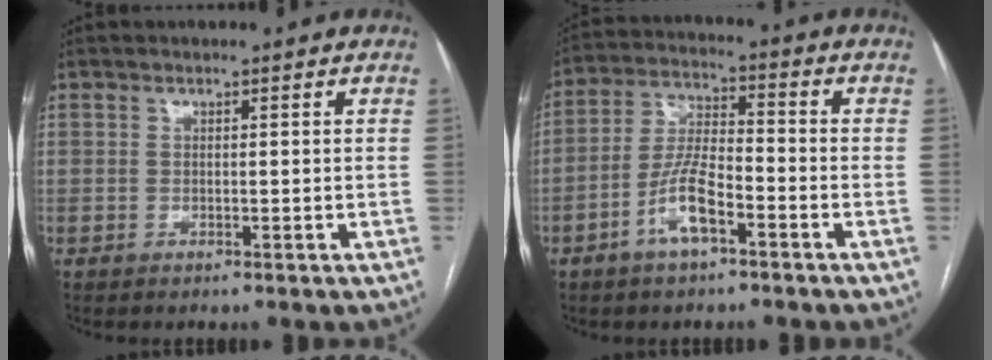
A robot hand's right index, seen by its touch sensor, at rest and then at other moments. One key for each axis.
{"total": 8.1, "fx": -3.9, "fy": 2.4, "fz": 6.7, "tx": -0.141, "ty": 0.010, "tz": -0.073}